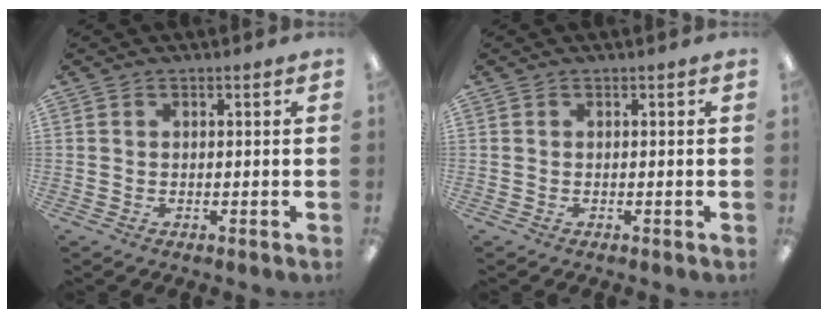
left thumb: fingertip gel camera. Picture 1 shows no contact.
{"total": 0.0}